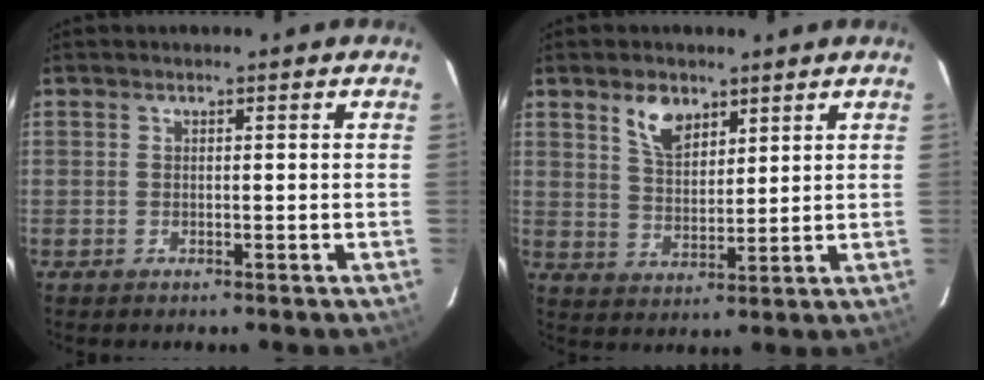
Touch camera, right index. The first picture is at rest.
{"total": 6.6, "force": [4.1, 3.5, 3.8], "torque": [-0.064, 0.006, 0.080]}